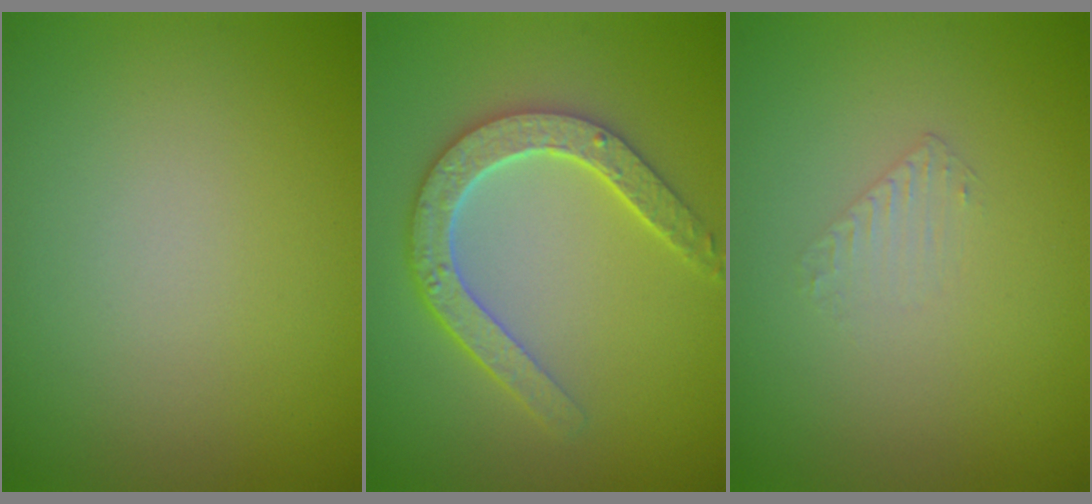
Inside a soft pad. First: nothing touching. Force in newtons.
{"total": 4.6, "press": 3.7, "slide": 2.7}
{"total": 0.6, "press": 0.4, "slide": 0.5}